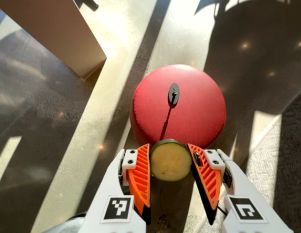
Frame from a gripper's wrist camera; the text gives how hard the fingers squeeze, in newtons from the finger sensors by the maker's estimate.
{"total": 9.5, "left": 9.6, "right": 9.3}